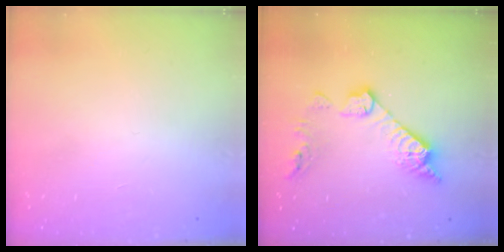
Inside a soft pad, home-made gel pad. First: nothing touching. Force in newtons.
{"total": 13.3, "press": 13.3, "slide": 1.0}